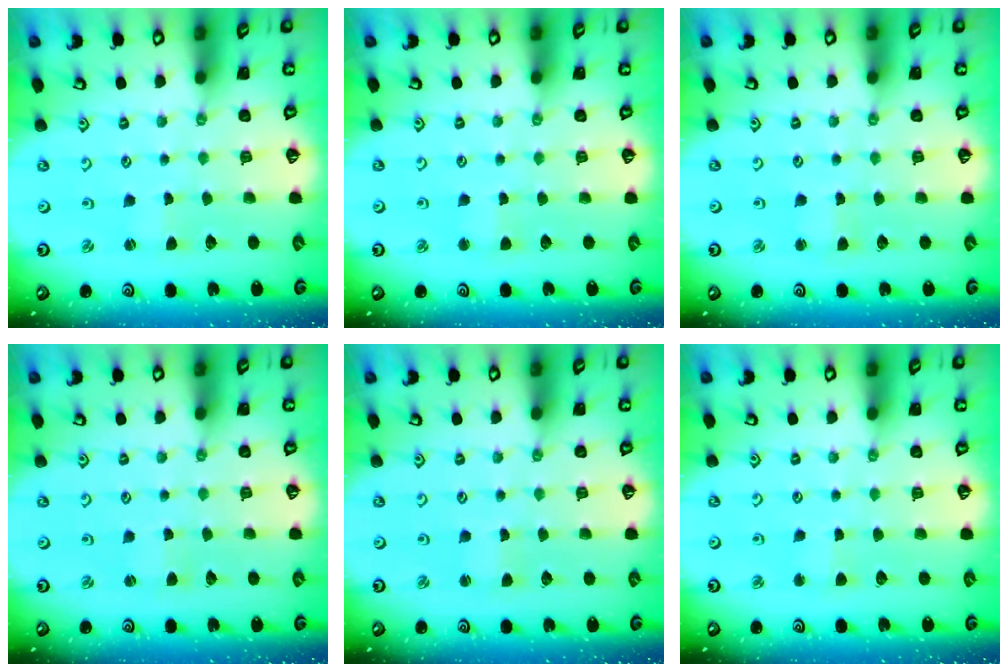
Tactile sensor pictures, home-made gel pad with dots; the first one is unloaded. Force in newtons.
{"total": 2.5, "press": 2.5, "slide": 0.2}
{"total": 2.1, "press": 2.0, "slide": 0.3}
{"total": 2.0, "press": 2.0, "slide": 0.4}
{"total": 1.3, "press": 1.3, "slide": 0.0}
{"total": 2.8, "press": 2.8, "slide": 0.3}